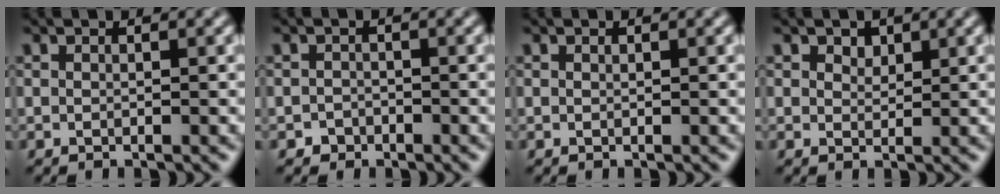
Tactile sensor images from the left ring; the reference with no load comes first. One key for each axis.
{"total": 1.0, "fx": -0.7, "fy": 0.8, "fz": 0.0, "tx": 0.009, "ty": 0.003, "tz": -0.012}
{"total": 0.0}
{"total": 1.3, "fx": 0.9, "fy": 0.9, "fz": 0.5, "tx": -0.006, "ty": -0.003, "tz": 0.014}